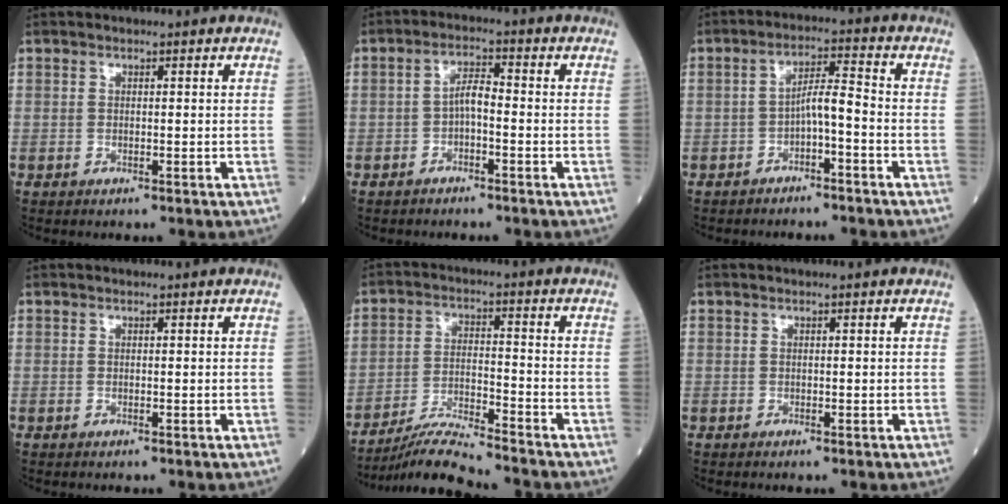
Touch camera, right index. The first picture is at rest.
{"total": 3.1, "force": [-1.0, 1.0, 2.8], "torque": [-0.049, 0.010, -0.020]}
{"total": 4.2, "force": [-1.8, 0.6, 3.7], "torque": [-0.064, 0.016, -0.029]}
{"total": 0.0}
{"total": 8.5, "force": [-8.0, -0.8, 2.9], "torque": [-0.057, -0.016, -0.145]}
{"total": 0.0}